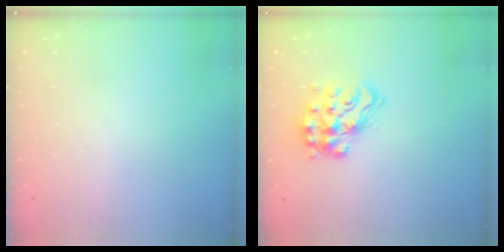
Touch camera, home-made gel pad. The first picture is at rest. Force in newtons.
{"total": 14.9, "press": 14.9, "slide": 0.9}